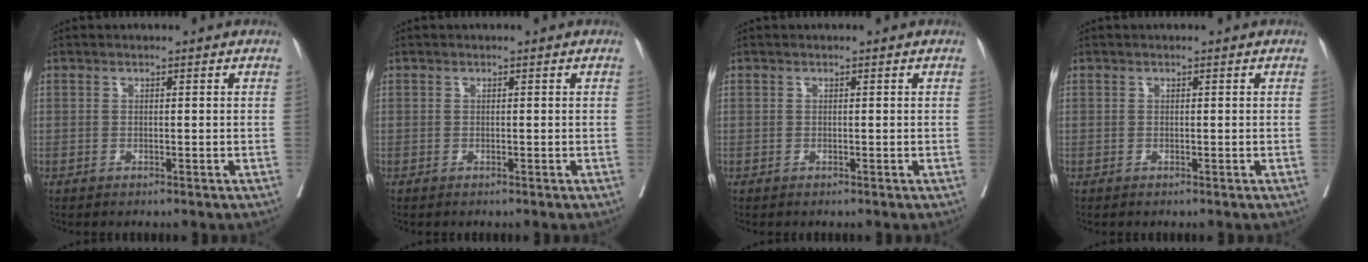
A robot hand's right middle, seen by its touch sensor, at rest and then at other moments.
{"total": 0.0}
{"total": 0.0}
{"total": 0.0}